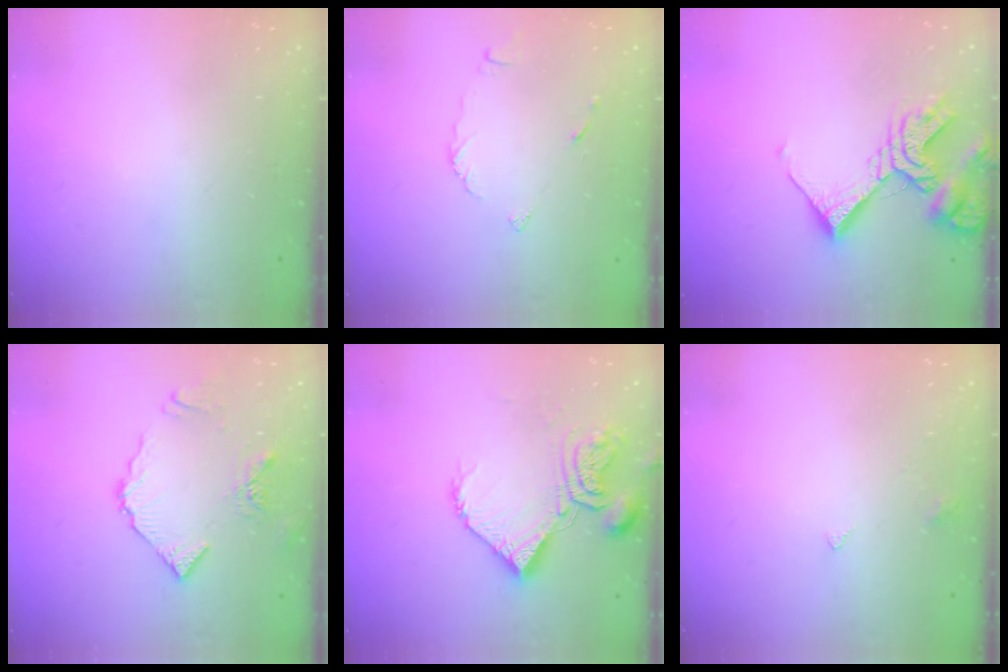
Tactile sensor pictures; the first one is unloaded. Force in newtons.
{"total": 3.8, "press": 3.8, "slide": 0.5}
{"total": 13.5, "press": 13.4, "slide": 1.5}
{"total": 9.6, "press": 9.6, "slide": 0.6}
{"total": 12.2, "press": 12.1, "slide": 1.5}
{"total": 2.8, "press": 2.8, "slide": 0.5}